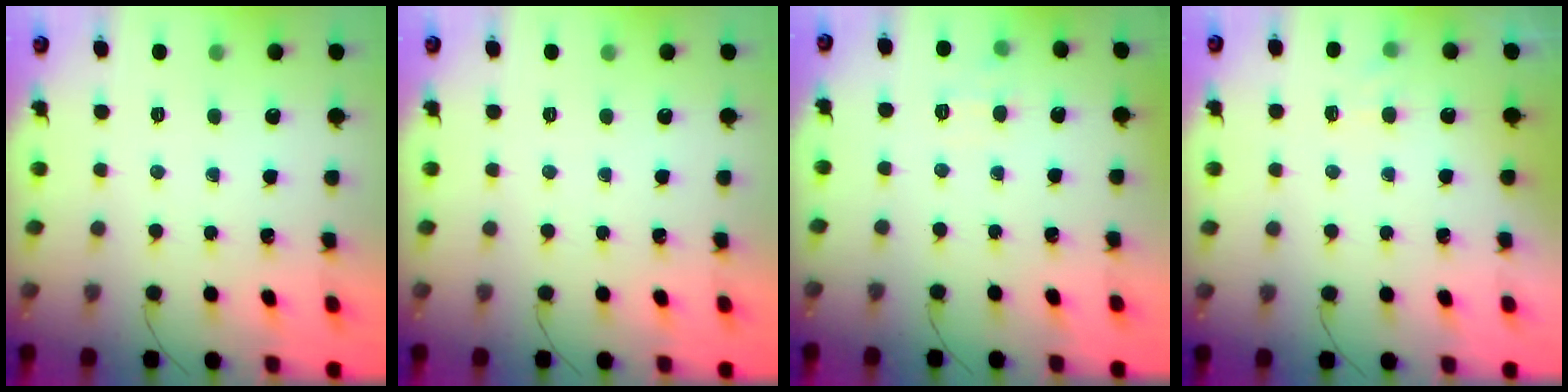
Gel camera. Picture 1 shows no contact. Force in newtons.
{"total": 0.0}
{"total": 6.0, "press": 5.9, "slide": 1.4}
{"total": 5.9, "press": 5.7, "slide": 1.6}